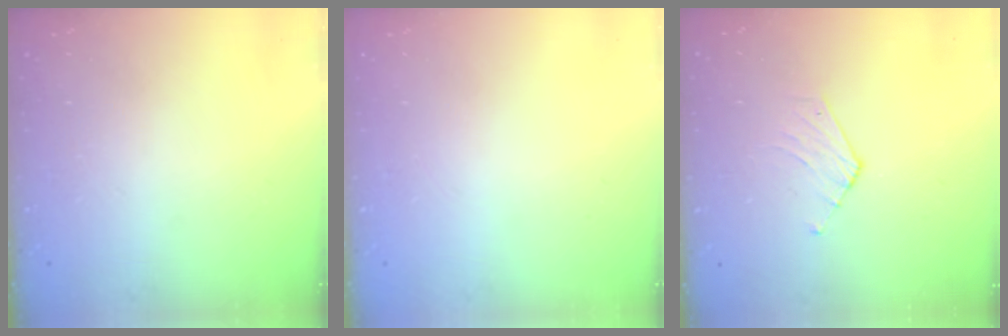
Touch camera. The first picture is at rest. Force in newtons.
{"total": 0.0}
{"total": 4.0, "press": 4.0, "slide": 0.4}